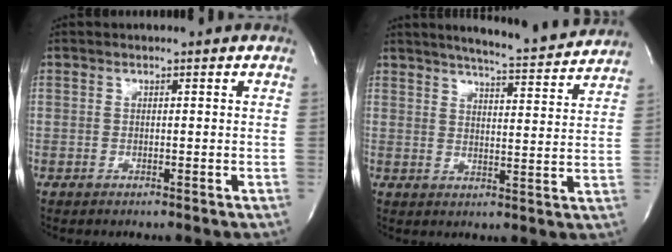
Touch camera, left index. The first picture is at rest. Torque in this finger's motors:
{"motor_torque": [0.18, -0.45, 0.16, 0.04]}